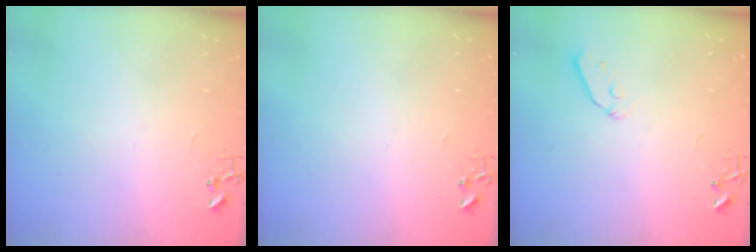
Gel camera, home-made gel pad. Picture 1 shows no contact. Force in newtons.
{"total": 0.0}
{"total": 5.3, "press": 5.2, "slide": 0.6}